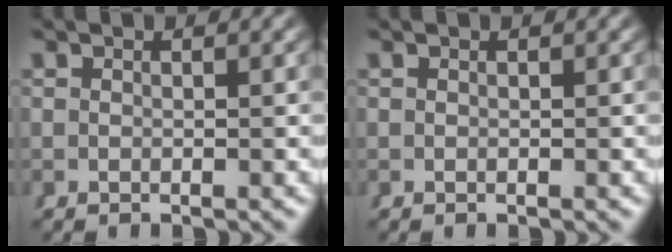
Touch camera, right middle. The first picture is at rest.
{"total": 0.0}